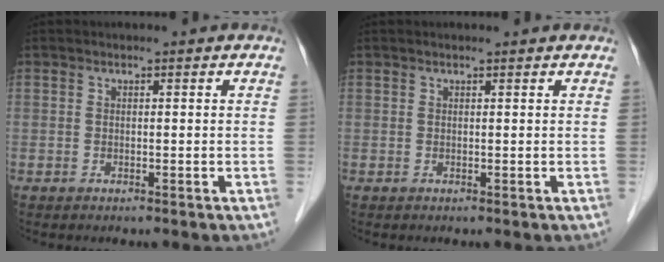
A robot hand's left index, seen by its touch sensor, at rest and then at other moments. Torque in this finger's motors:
{"motor_torque": [0.09, -0.16, 0.05, 0.01]}